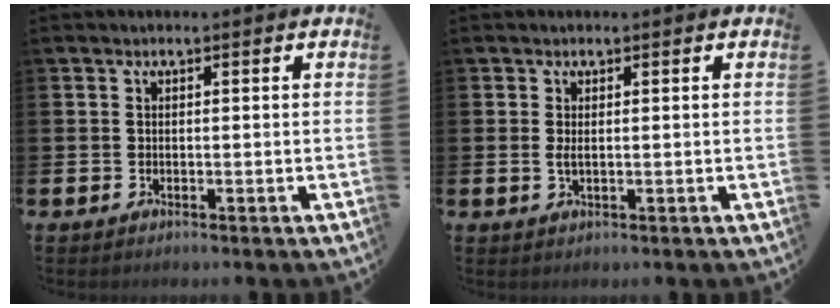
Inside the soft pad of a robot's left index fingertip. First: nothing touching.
{"total": 0.9, "force": [0.2, 0.2, 0.9], "torque": [-0.012, -0.001, 0.001]}